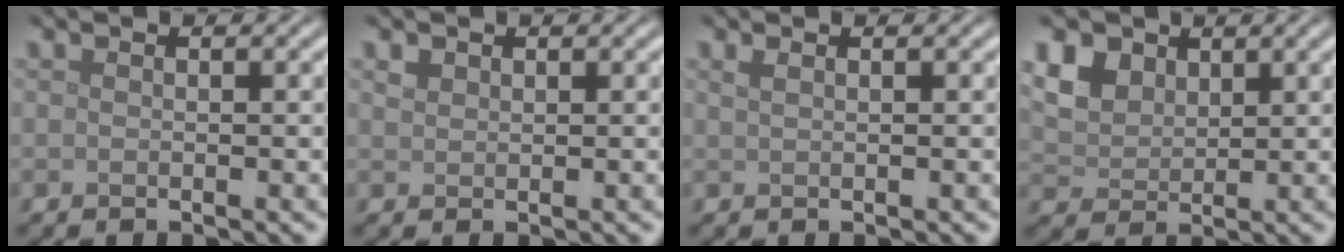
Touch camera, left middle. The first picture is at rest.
{"total": 0.8, "force": [0.6, 0.6, 0.2], "torque": [-0.005, -0.001, 0.014]}
{"total": 0.8, "force": [0.5, 0.4, 0.5], "torque": [-0.008, 0.004, 0.010]}
{"total": 5.8, "force": [3.2, 4.0, 2.7], "torque": [-0.094, 0.008, 0.065]}